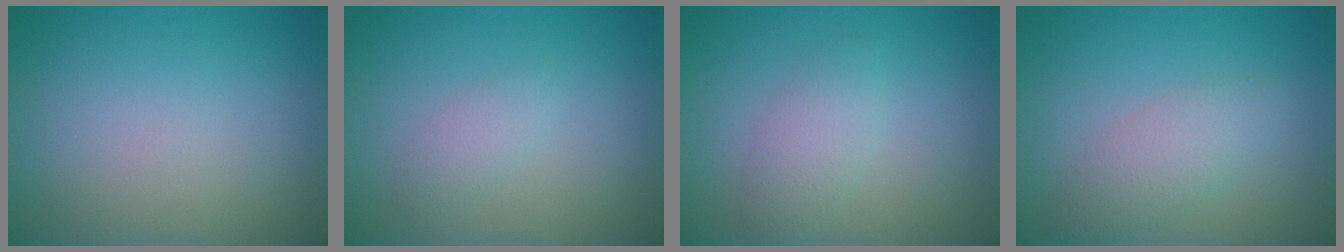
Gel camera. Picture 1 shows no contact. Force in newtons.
{"total": 1.3, "press": 1.3, "slide": 0.1}
{"total": 2.4, "press": 2.4, "slide": 0.1}
{"total": 2.8, "press": 2.8, "slide": 0.0}